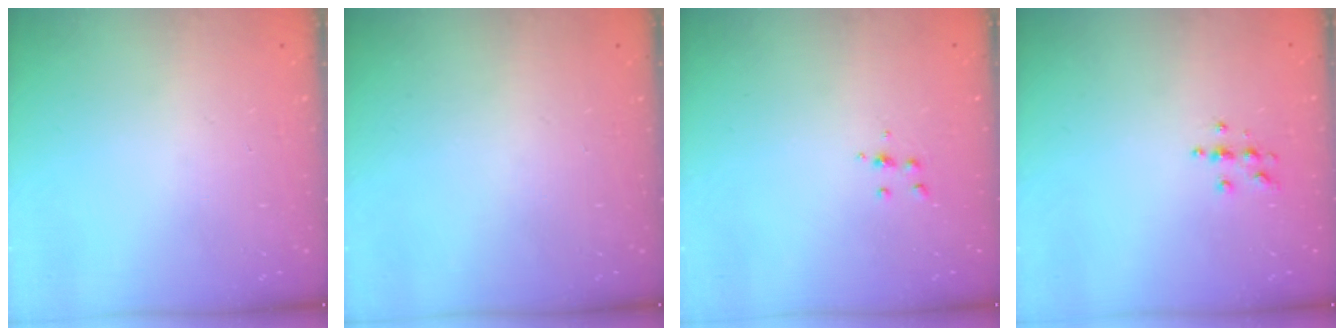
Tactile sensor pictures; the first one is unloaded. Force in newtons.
{"total": 0.6, "press": 0.0, "slide": 0.6}
{"total": 4.1, "press": 4.1, "slide": 0.6}
{"total": 3.9, "press": 3.9, "slide": 0.6}